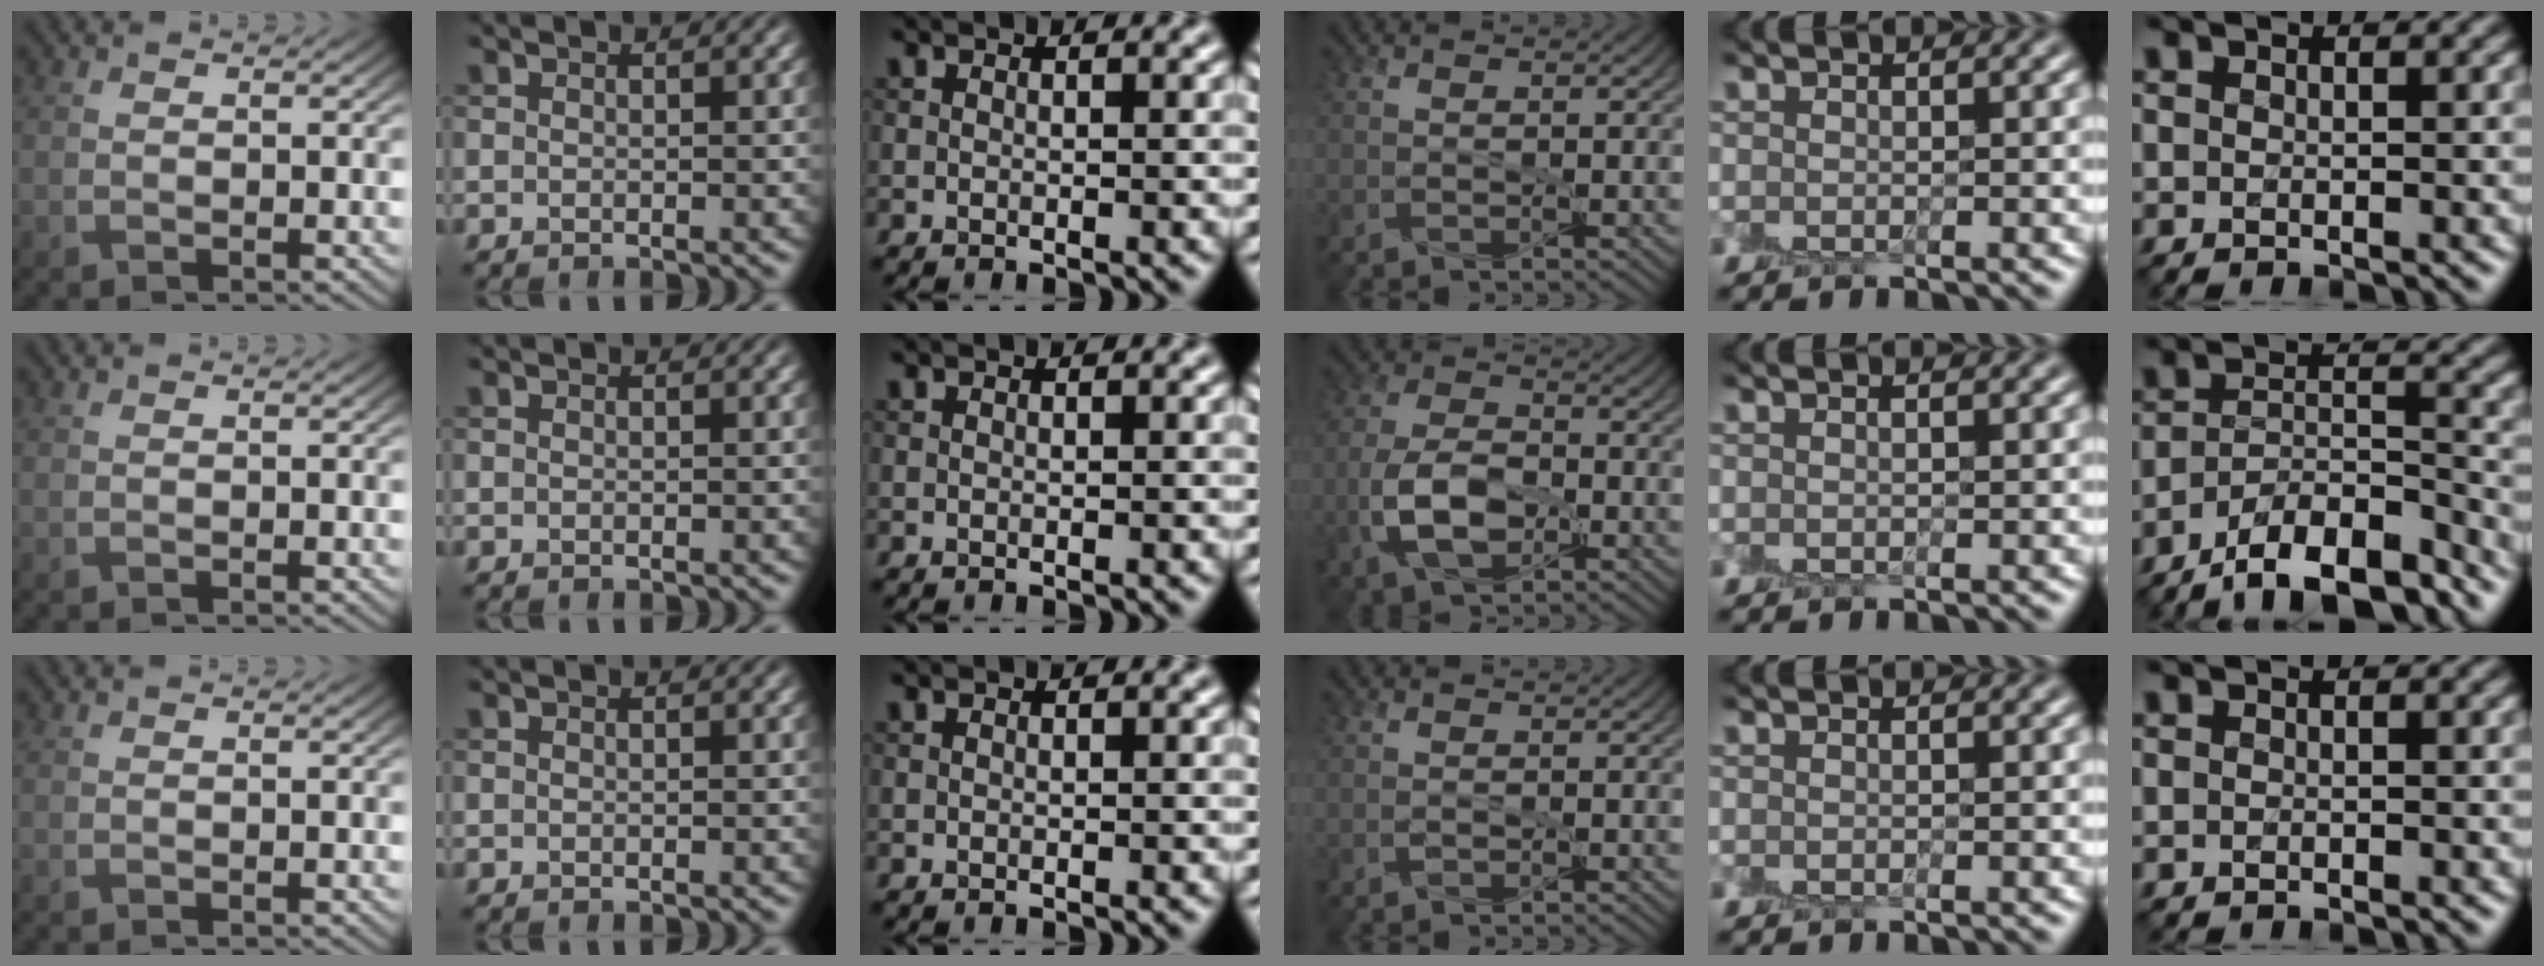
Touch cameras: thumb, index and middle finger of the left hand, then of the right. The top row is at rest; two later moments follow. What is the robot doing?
{"motion": "peel", "object": "sticky note"}